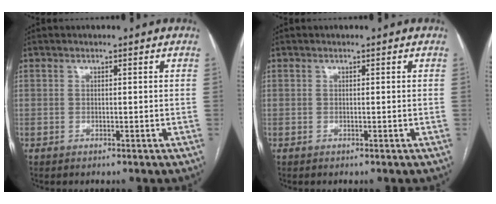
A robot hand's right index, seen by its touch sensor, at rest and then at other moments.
{"total": 0.0}